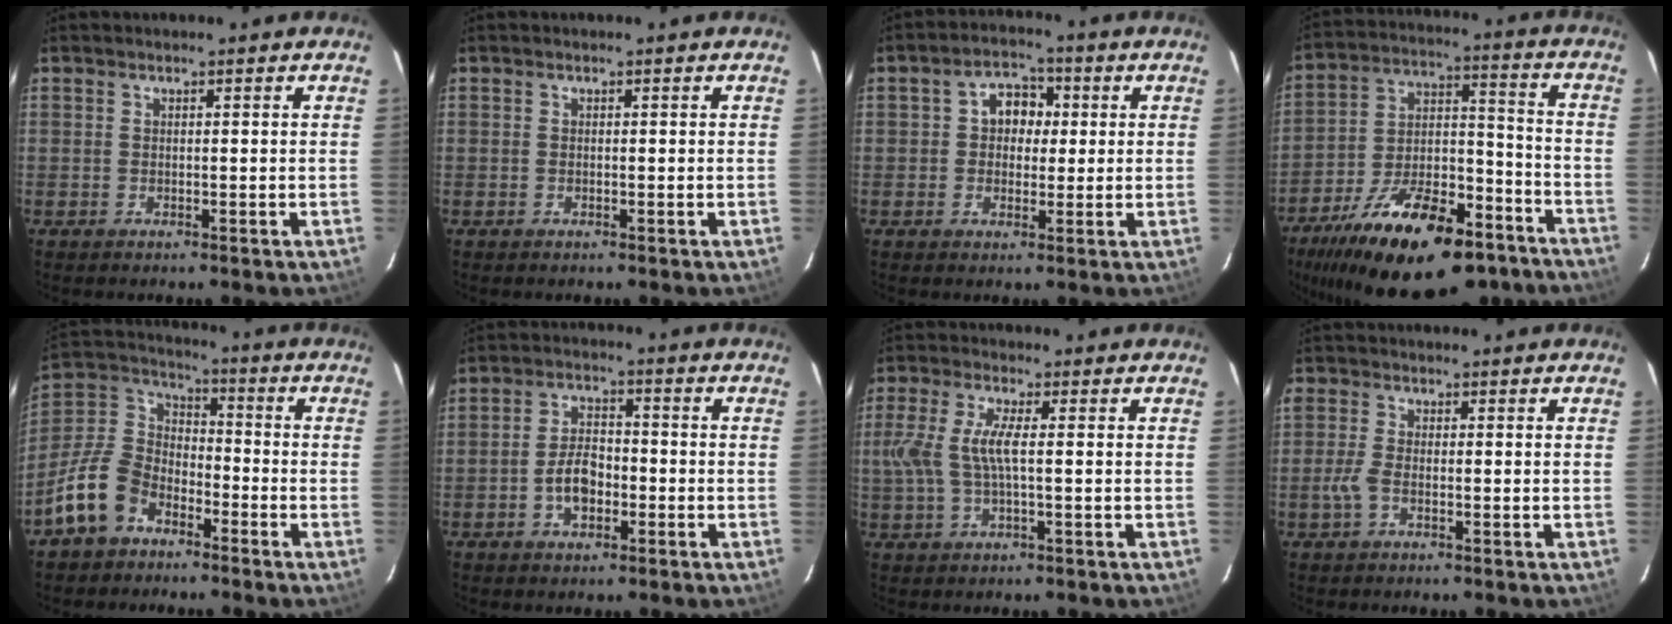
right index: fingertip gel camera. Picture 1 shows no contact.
{"total": 0.0}
{"total": 5.9, "force": [0.6, 4.9, 3.2], "torque": [-0.050, 0.024, 0.009]}
{"total": 27.3, "force": [-18.6, 11.0, 16.7], "torque": [-0.296, -0.004, -0.275]}
{"total": 12.4, "force": [-7.6, 7.9, 5.8], "torque": [-0.134, 0.032, -0.143]}
{"total": 6.0, "force": [-2.2, 3.5, 4.4], "torque": [-0.087, 0.013, -0.035]}
{"total": 7.0, "force": [0.0, 1.8, 6.7], "torque": [-0.147, 0.006, 0.005]}
{"total": 2.9, "force": [-1.1, 1.3, 2.4], "torque": [-0.063, 0.002, -0.026]}